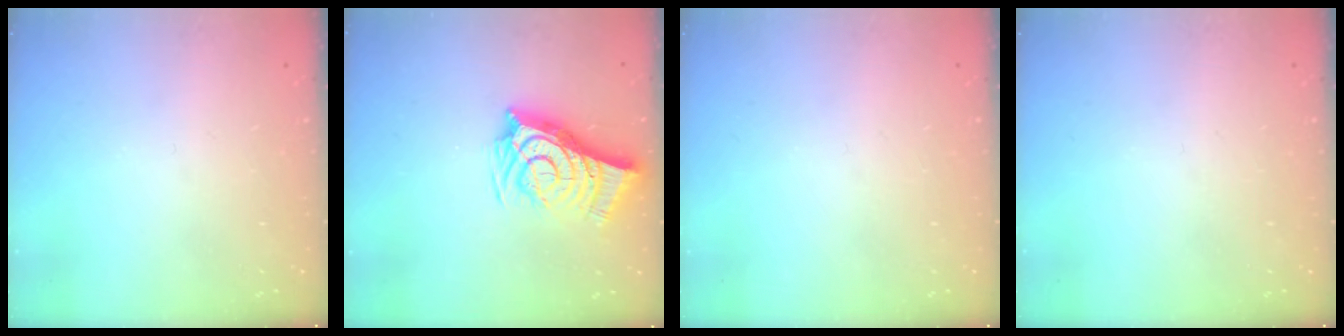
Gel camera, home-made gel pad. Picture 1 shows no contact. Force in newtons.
{"total": 12.3, "press": 11.7, "slide": 3.9}
{"total": 0.0}
{"total": 0.0}